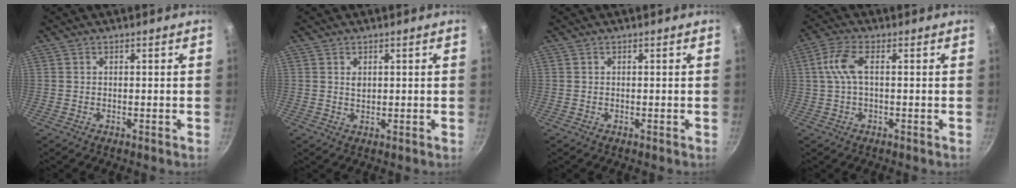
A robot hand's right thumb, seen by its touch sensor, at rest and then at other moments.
{"total": 1.6, "force": [0.6, 1.0, 1.1], "torque": [-0.017, -0.001, 0.012]}
{"total": 0.0}
{"total": 5.6, "force": [0.5, 2.2, 5.1], "torque": [-0.121, 0.016, 0.006]}